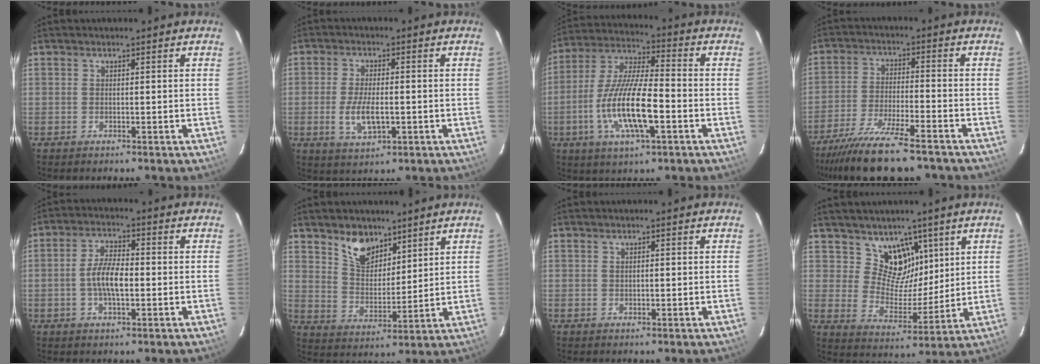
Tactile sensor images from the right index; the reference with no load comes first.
{"total": 6.8, "force": [-1.6, 3.0, 6.0], "torque": [-0.122, -0.010, -0.025]}
{"total": 15.5, "force": [-4.8, 4.0, 14.2], "torque": [-0.288, -0.011, -0.091]}
{"total": 16.3, "force": [-13.4, 2.9, 8.9], "torque": [-0.188, -0.031, -0.226]}
{"total": 6.5, "force": [-1.1, 2.5, 5.9], "torque": [-0.116, 0.008, -0.020]}
{"total": 8.8, "force": [6.2, 4.9, 3.9], "torque": [-0.064, 0.007, 0.120]}
{"total": 0.8, "force": [0.2, 0.5, 0.5], "torque": [-0.009, 0.004, 0.004]}
{"total": 9.7, "force": [6.1, 7.0, 2.9], "torque": [-0.036, -0.014, 0.113]}